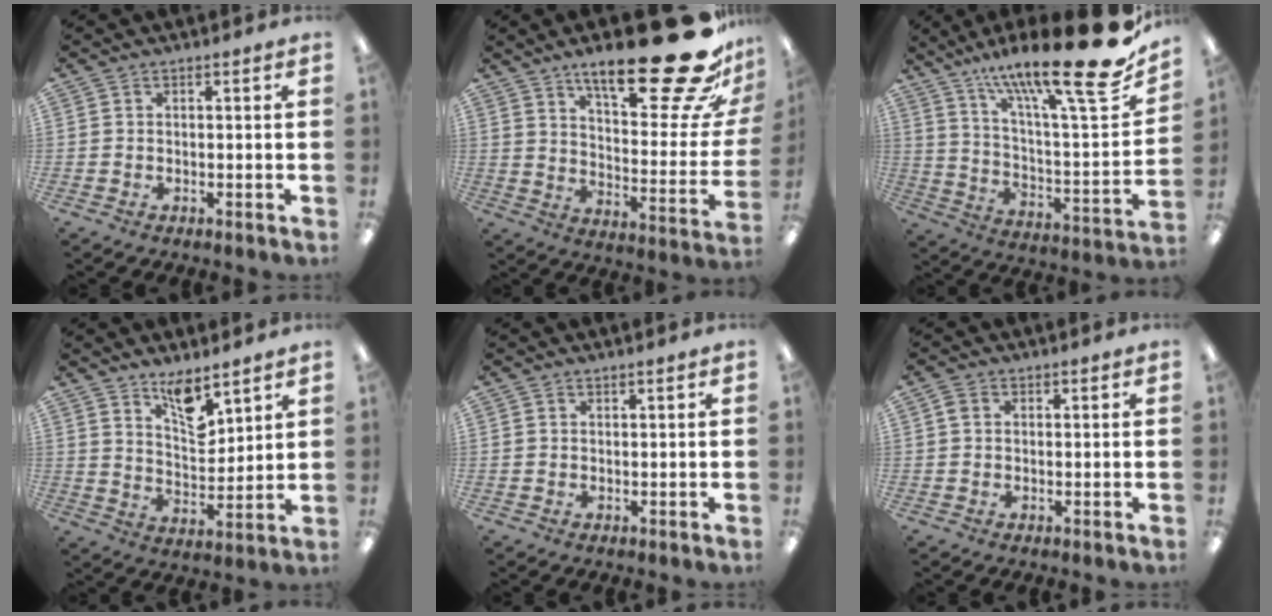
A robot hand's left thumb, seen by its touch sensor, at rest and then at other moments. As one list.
[{"total": 28.1, "force": [18.4, 7.6, 19.8], "torque": [-0.278, -0.130, 0.294]}, {"total": 24.5, "force": [17.3, 4.2, 16.8], "torque": [-0.255, -0.119, 0.271]}, {"total": 9.2, "force": [7.1, 3.3, 4.9], "torque": [-0.068, -0.050, 0.122]}, {"total": 0.7, "force": [0.7, 0.2, 0.2], "torque": [-0.004, 0.001, 0.013]}, {"total": 2.0, "force": [0.7, 1.4, 1.3], "torque": [-0.028, 0.006, 0.011]}]